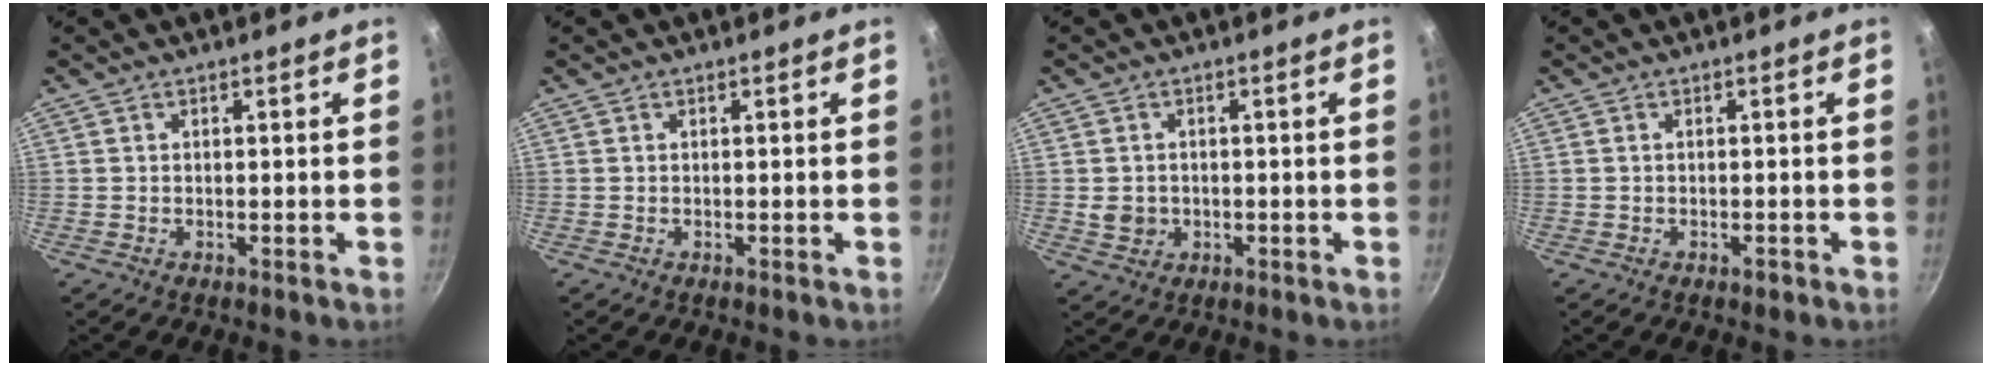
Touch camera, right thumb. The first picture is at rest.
{"total": 0.0}
{"total": 3.5, "force": [-0.3, 3.1, 1.6], "torque": [-0.020, 0.005, 0.000]}
{"total": 1.0, "force": [-0.6, 0.5, 0.6], "torque": [-0.009, 0.006, -0.006]}